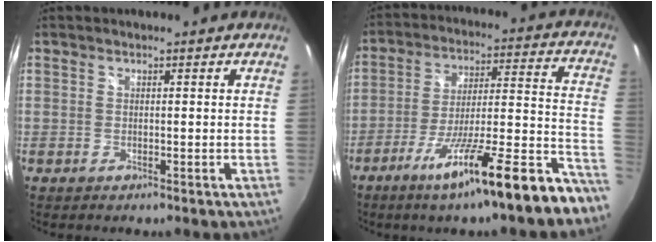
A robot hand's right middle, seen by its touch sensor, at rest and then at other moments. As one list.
[{"total": 21.7, "force": [-16.0, 0.9, 14.7], "torque": [-0.214, -0.019, -0.246]}]